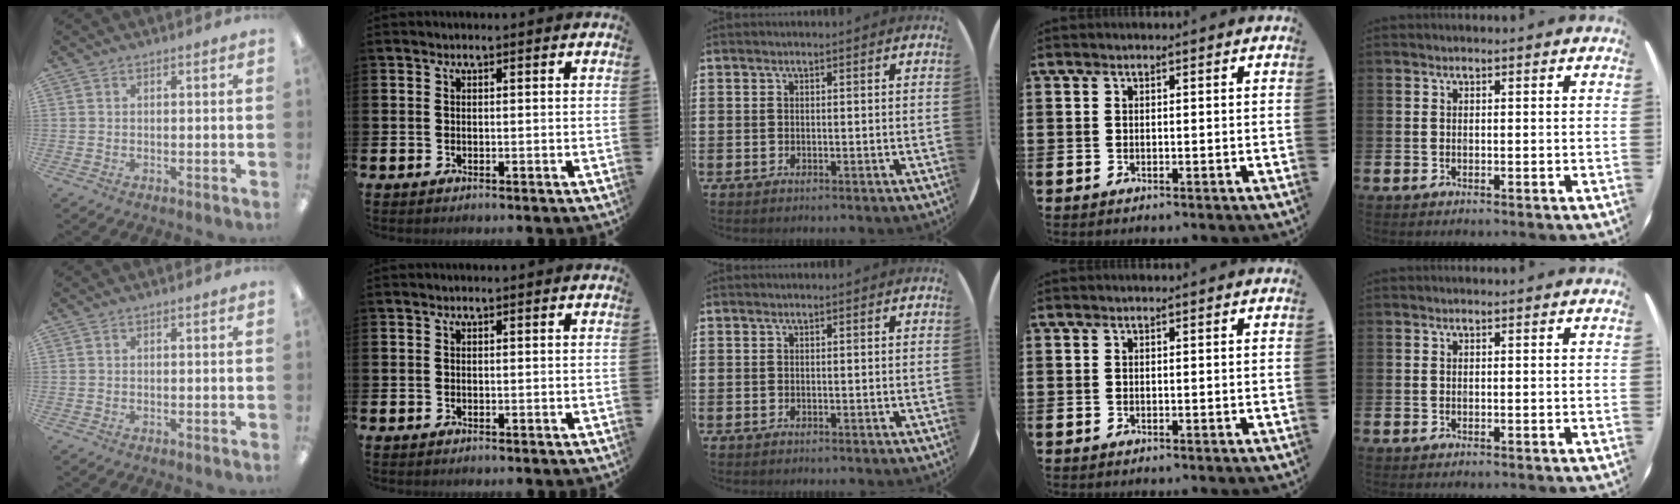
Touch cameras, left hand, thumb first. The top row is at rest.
{}